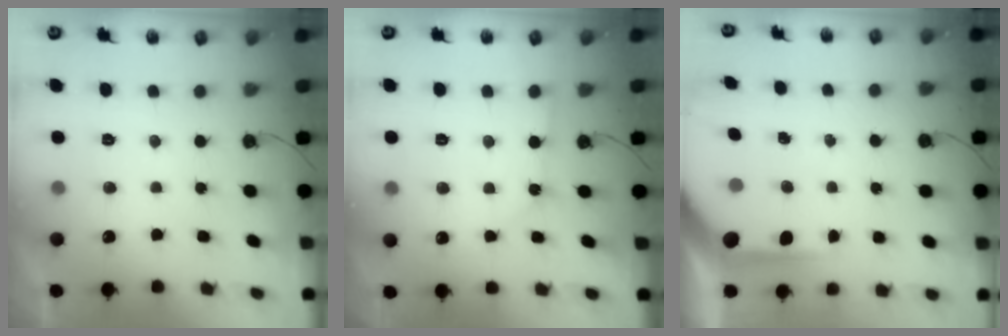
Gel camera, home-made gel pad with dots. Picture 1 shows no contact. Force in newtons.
{"total": 4.4, "press": 4.3, "slide": 0.5}
{"total": 6.4, "press": 6.4, "slide": 0.4}